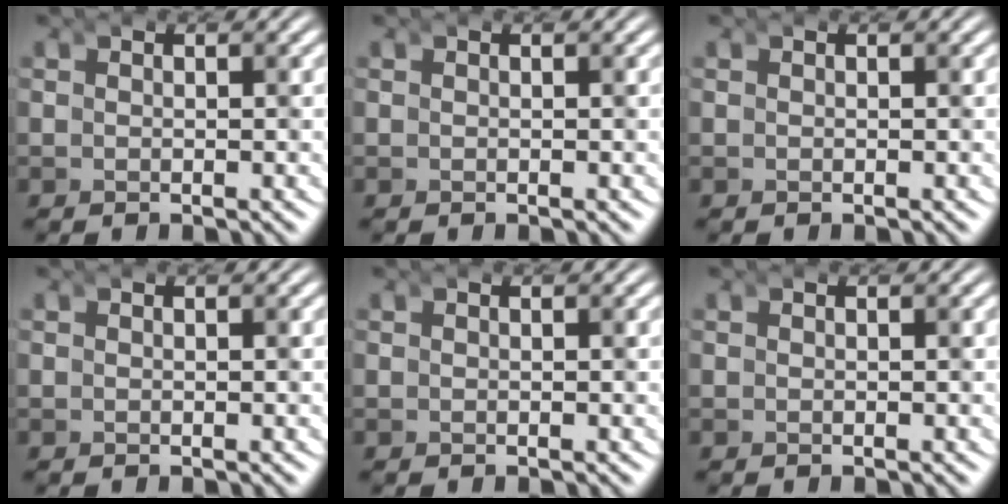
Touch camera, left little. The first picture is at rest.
{"total": 0.0}
{"total": 0.0}
{"total": 0.0}
{"total": 0.0}
{"total": 0.0}